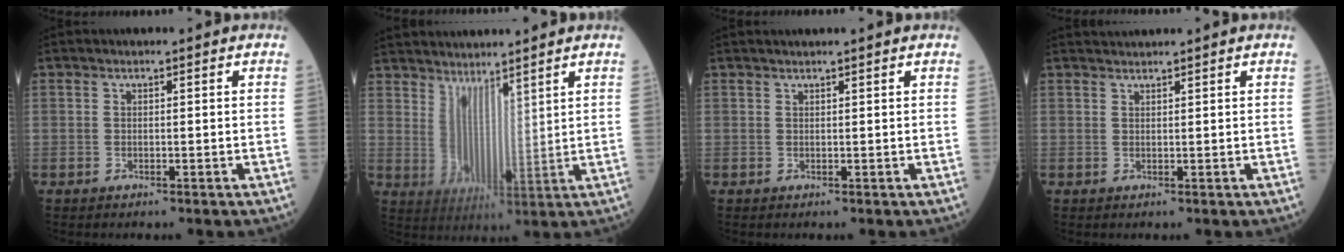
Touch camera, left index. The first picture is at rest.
{"total": 7.4, "force": [6.2, 2.2, 3.4], "torque": [-0.081, 0.000, 0.132]}
{"total": 2.1, "force": [1.9, -0.4, 0.8], "torque": [-0.012, 0.016, 0.032]}
{"total": 1.6, "force": [1.5, -0.5, 0.0], "torque": [-0.004, 0.014, 0.037]}